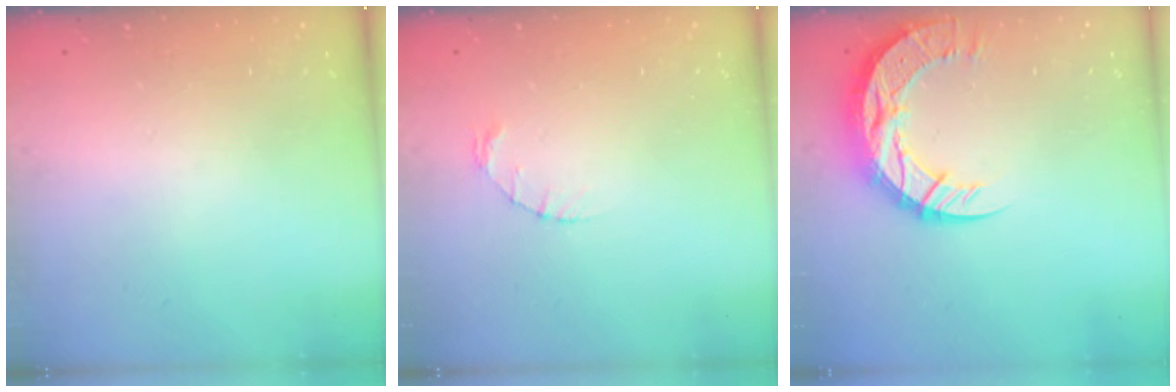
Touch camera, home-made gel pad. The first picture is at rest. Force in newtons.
{"total": 1.2, "press": 1.1, "slide": 0.2}
{"total": 16.1, "press": 16.0, "slide": 1.4}